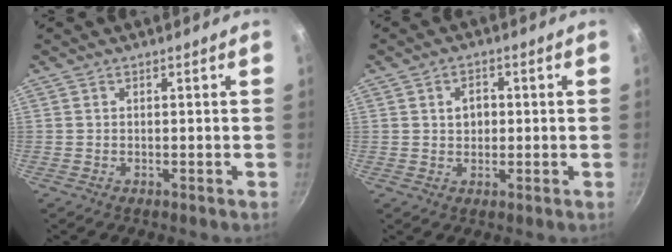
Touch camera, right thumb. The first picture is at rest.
{"total": 3.7, "force": [0.6, 2.9, 2.3], "torque": [-0.022, 0.006, 0.009]}